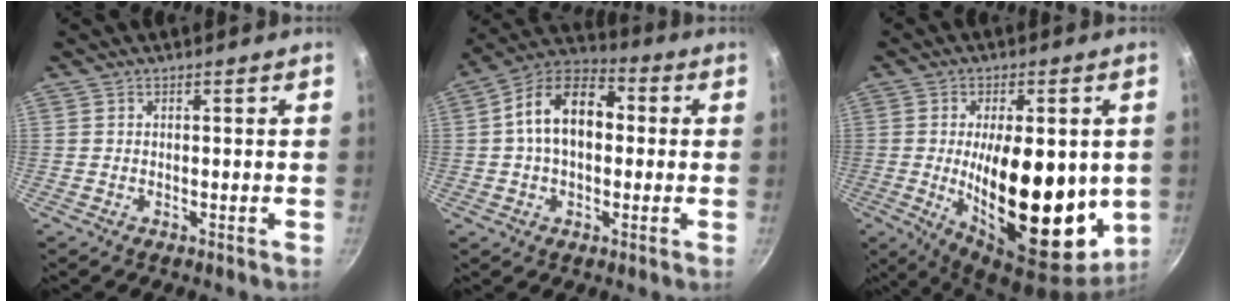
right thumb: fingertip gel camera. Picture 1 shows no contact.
{"total": 14.0, "force": [1.2, 9.1, 10.5], "torque": [-0.141, 0.033, -0.002]}
{"total": 22.5, "force": [-1.3, 10.3, 20.0], "torque": [-0.282, -0.025, -0.012]}